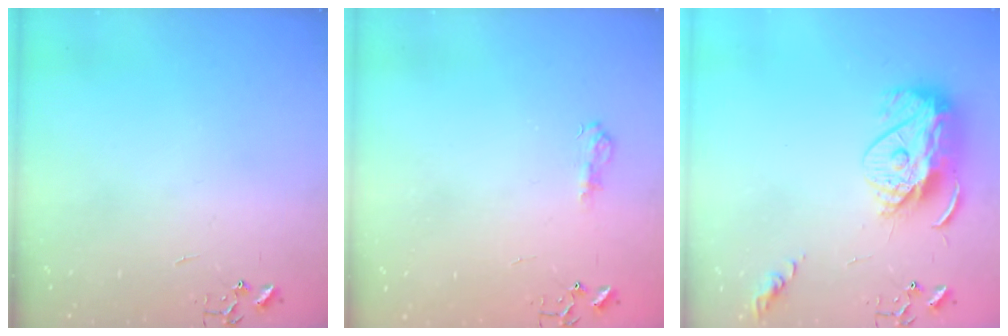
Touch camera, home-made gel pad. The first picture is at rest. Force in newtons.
{"total": 7.9, "press": 7.8, "slide": 0.8}
{"total": 14.0, "press": 13.9, "slide": 1.4}